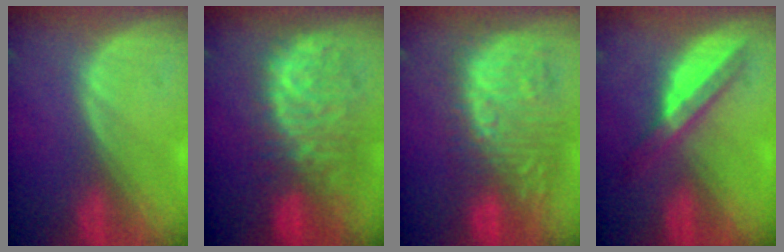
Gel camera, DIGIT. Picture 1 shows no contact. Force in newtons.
{"total": 11.0, "press": 9.6, "slide": 5.4}
{"total": 11.8, "press": 11.1, "slide": 4.0}
{"total": 6.0, "press": 5.3, "slide": 2.8}